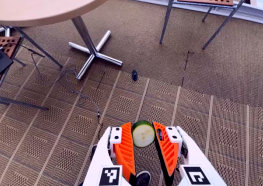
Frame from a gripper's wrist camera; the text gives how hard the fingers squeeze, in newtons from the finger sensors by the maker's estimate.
{"total": 7.5, "left": 7.2, "right": 7.8}